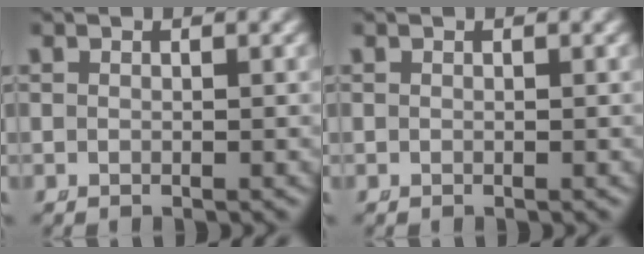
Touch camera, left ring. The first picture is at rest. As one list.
[{"total": 0.0}]